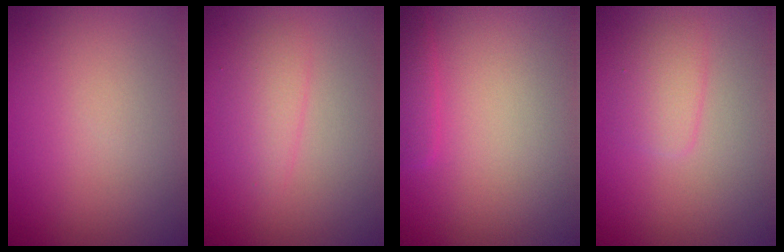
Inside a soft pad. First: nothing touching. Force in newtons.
{"total": 1.8, "press": 1.8, "slide": 0.1}
{"total": 1.4, "press": 1.4, "slide": 0.1}
{"total": 1.9, "press": 1.9, "slide": 0.2}